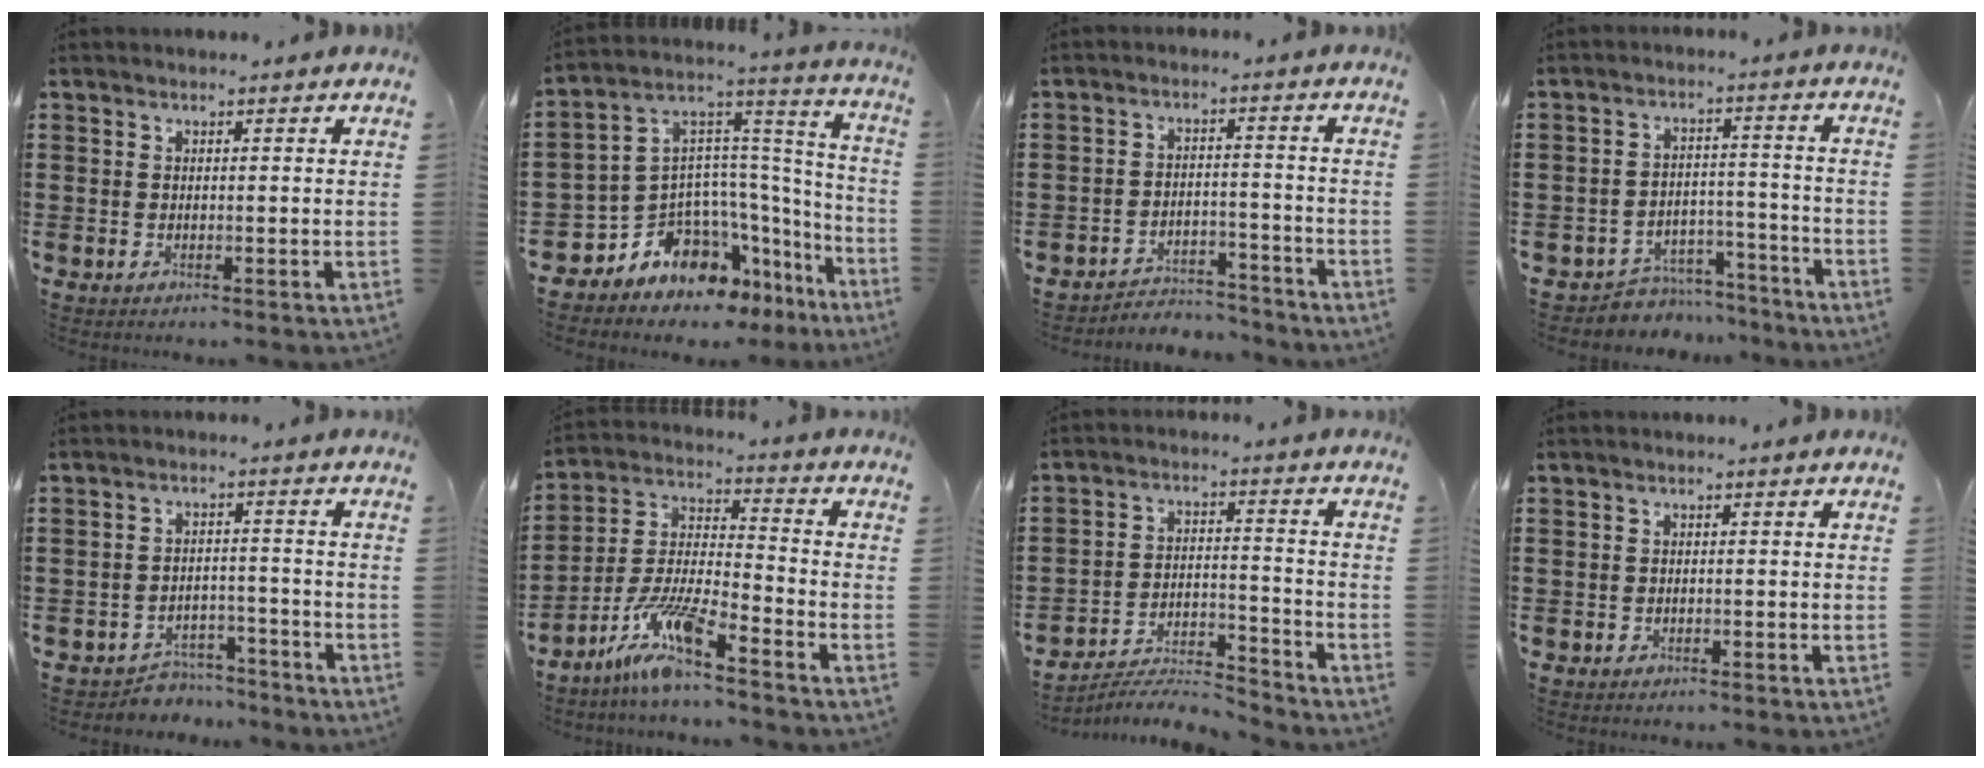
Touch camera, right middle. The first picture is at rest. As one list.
[{"total": 8.0, "force": [-6.5, 4.3, 1.5], "torque": [-0.058, -0.017, -0.130]}, {"total": 3.9, "force": [-3.8, 0.8, 0.2], "torque": [-0.009, 0.007, -0.083]}, {"total": 5.2, "force": [-5.1, 1.2, 0.1], "torque": [-0.004, 0.017, -0.105]}, {"total": 3.9, "force": [-3.8, 0.8, -0.1], "torque": [-0.006, 0.003, -0.082]}, {"total": 10.2, "force": [-7.8, 0.7, 6.5], "torque": [-0.156, -0.014, -0.159]}, {"total": 5.5, "force": [-5.4, 0.3, 0.9], "torque": [-0.024, 0.003, -0.111]}, {"total": 0.5, "force": [-0.5, 0.2, 0.1], "torque": [-0.003, -0.001, -0.010]}]